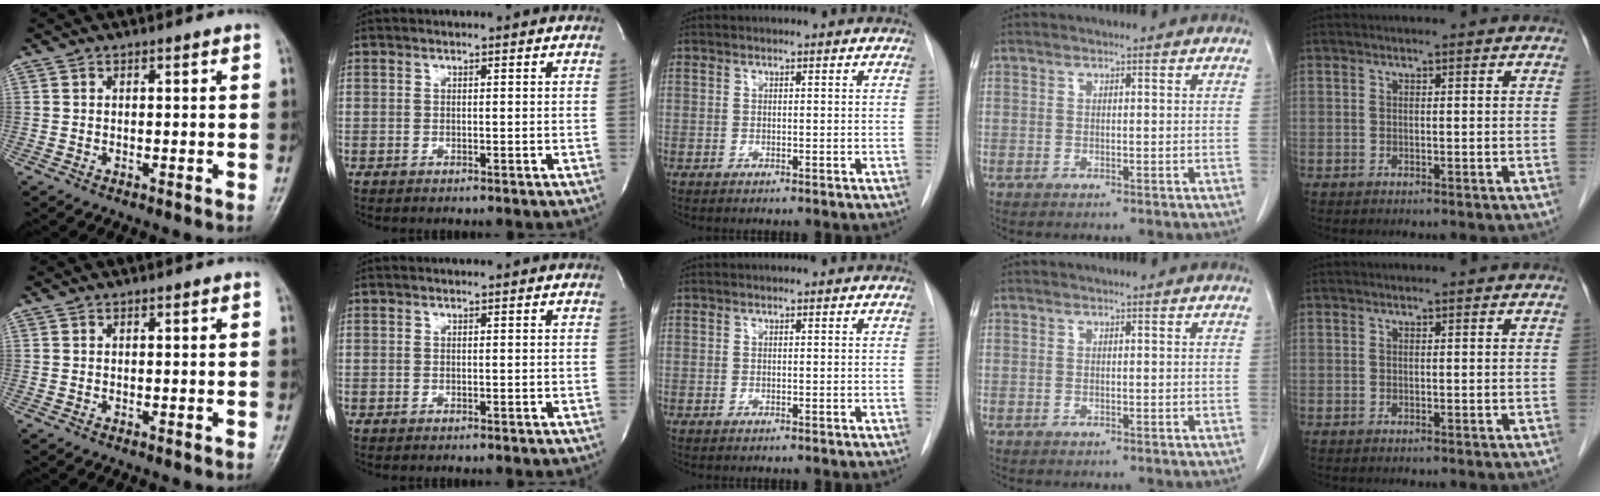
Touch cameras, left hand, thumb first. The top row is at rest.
{}